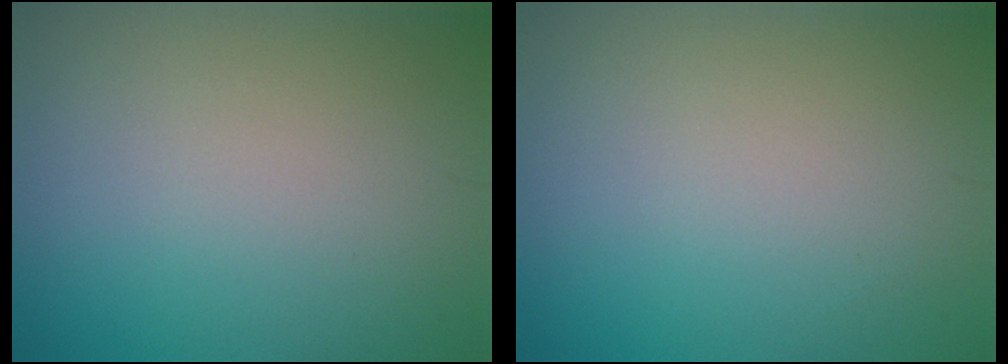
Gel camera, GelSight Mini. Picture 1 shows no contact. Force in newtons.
{"total": 0.0}